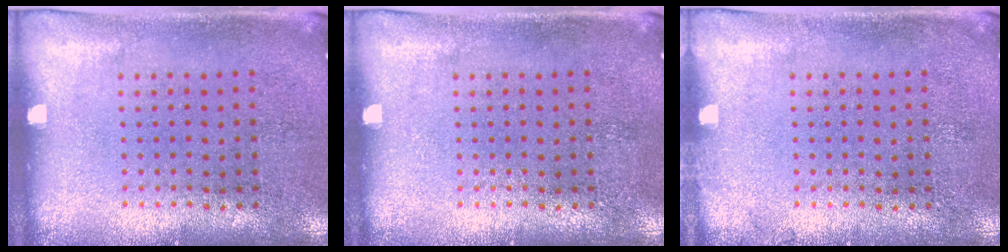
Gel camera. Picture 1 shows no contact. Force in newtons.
{"total": 0.0}
{"total": 0.6, "press": 0.5, "slide": 0.1}